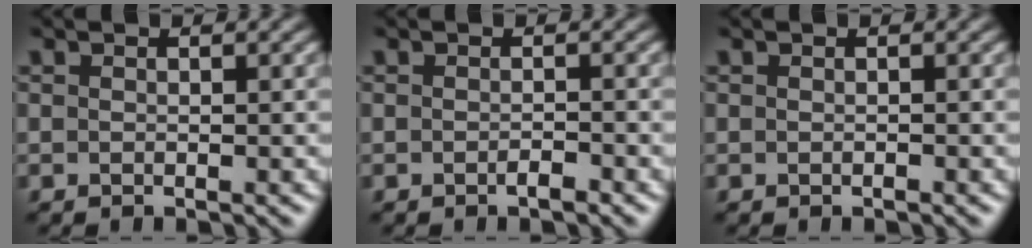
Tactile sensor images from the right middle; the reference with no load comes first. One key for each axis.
{"total": 0.8, "fx": -0.4, "fy": 0.2, "fz": 0.6, "tx": -0.015, "ty": 0.003, "tz": -0.005}
{"total": 0.0}